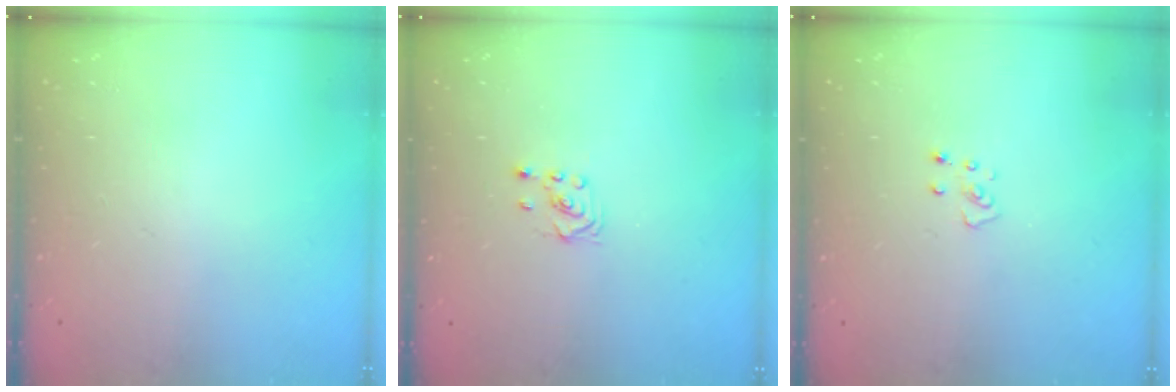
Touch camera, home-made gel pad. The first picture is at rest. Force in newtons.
{"total": 1.6, "press": 1.4, "slide": 0.9}
{"total": 2.8, "press": 2.8, "slide": 0.2}